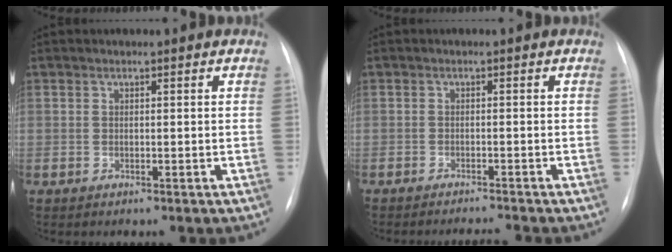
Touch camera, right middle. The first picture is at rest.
{"total": 2.8, "force": [-2.7, -0.8, 0.3], "torque": [-0.005, -0.010, -0.038]}